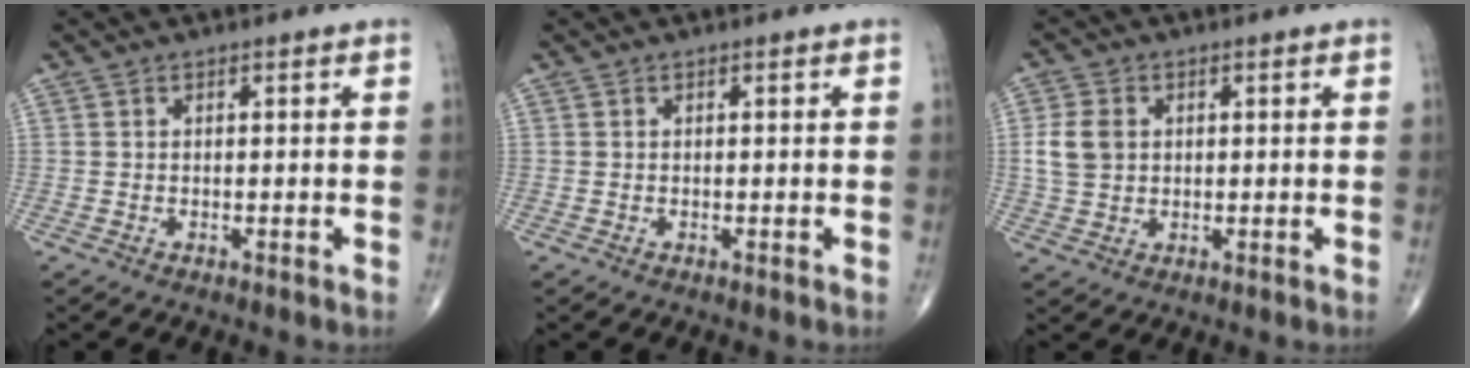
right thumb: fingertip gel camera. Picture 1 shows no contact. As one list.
[{"total": 0.0}, {"total": 5.9, "force": [0.9, 4.6, 3.6], "torque": [-0.065, 0.000, 0.019]}]